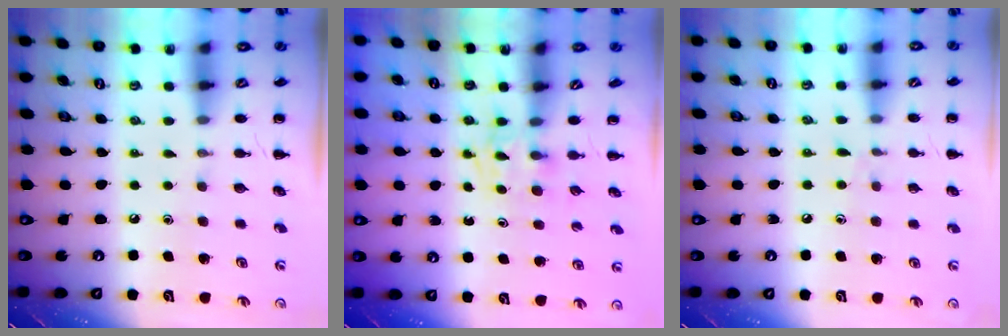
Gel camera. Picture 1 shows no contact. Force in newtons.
{"total": 2.7, "press": 2.5, "slide": 1.0}
{"total": 4.7, "press": 4.4, "slide": 1.6}